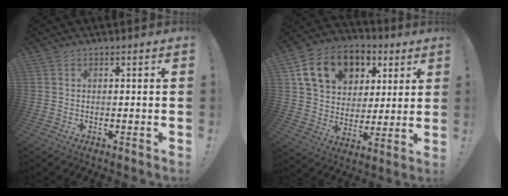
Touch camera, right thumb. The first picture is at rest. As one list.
[{"total": 17.3, "force": [8.0, 12.7, 8.6], "torque": [-0.135, -0.023, 0.159]}]